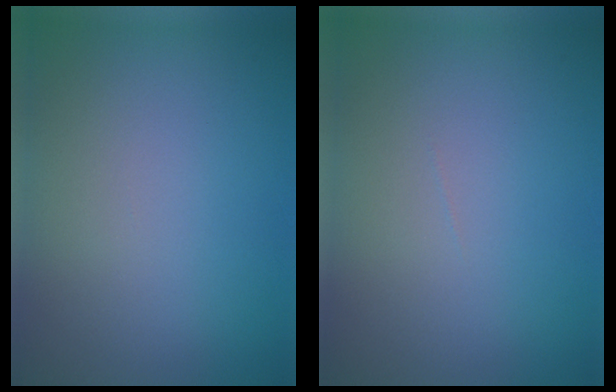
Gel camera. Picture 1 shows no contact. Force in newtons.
{"total": 0.0}